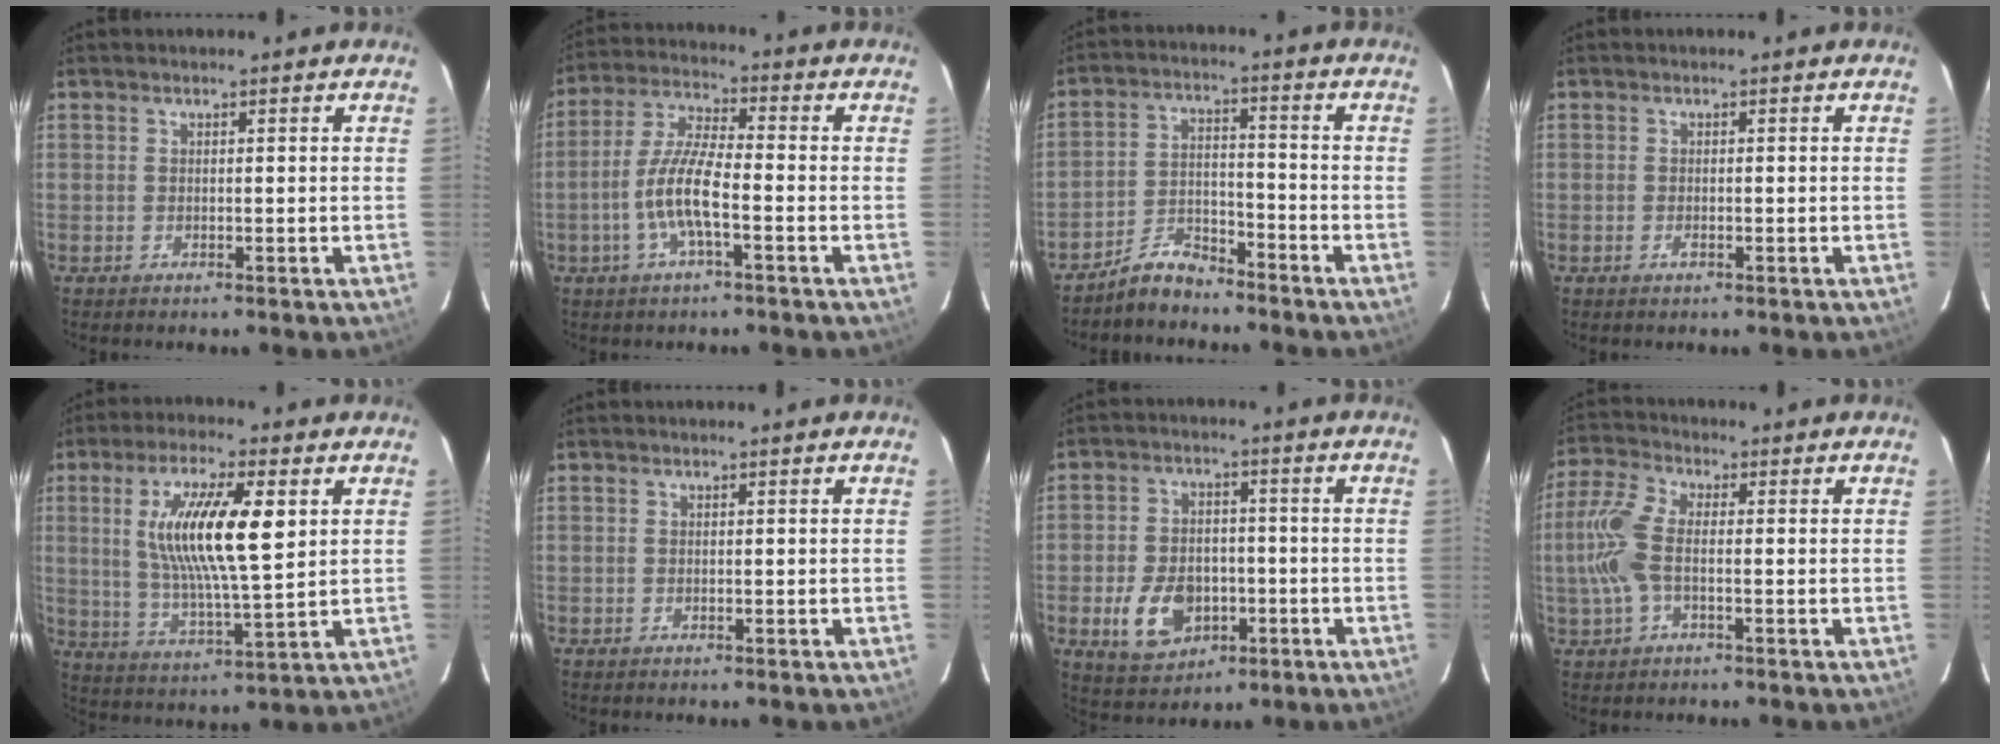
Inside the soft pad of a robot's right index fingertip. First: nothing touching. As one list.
[{"total": 9.0, "force": [-3.1, 1.7, 8.3], "torque": [-0.176, 0.004, -0.061]}, {"total": 6.4, "force": [-5.8, 2.2, 1.5], "torque": [-0.042, 0.026, -0.103]}, {"total": 1.0, "force": [-0.5, 0.5, 0.7], "torque": [-0.013, 0.000, -0.009]}, {"total": 15.1, "force": [3.8, 3.4, 14.2], "torque": [-0.265, -0.001, 0.073]}, {"total": 0.0}, {"total": 12.6, "force": [-4.2, 8.3, 8.5], "torque": [-0.187, -0.001, -0.057]}, {"total": 8.5, "force": [-0.9, 3.7, 7.6], "torque": [-0.178, 0.011, -0.021]}]